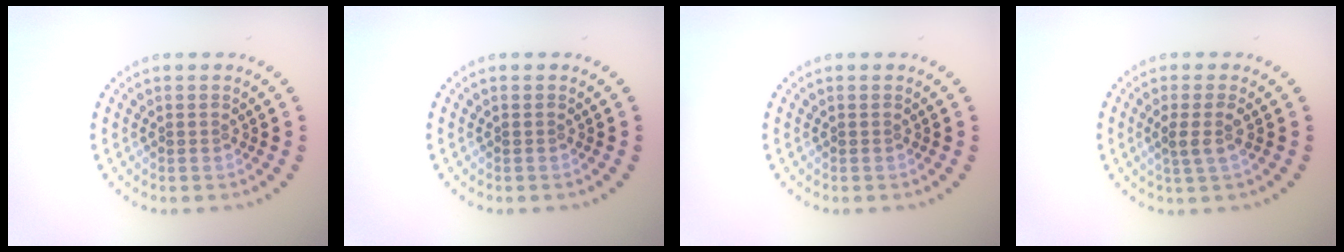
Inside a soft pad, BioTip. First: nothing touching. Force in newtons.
{"total": 0.0}
{"total": 0.0}
{"total": 1.9, "press": 1.5, "slide": 1.1}